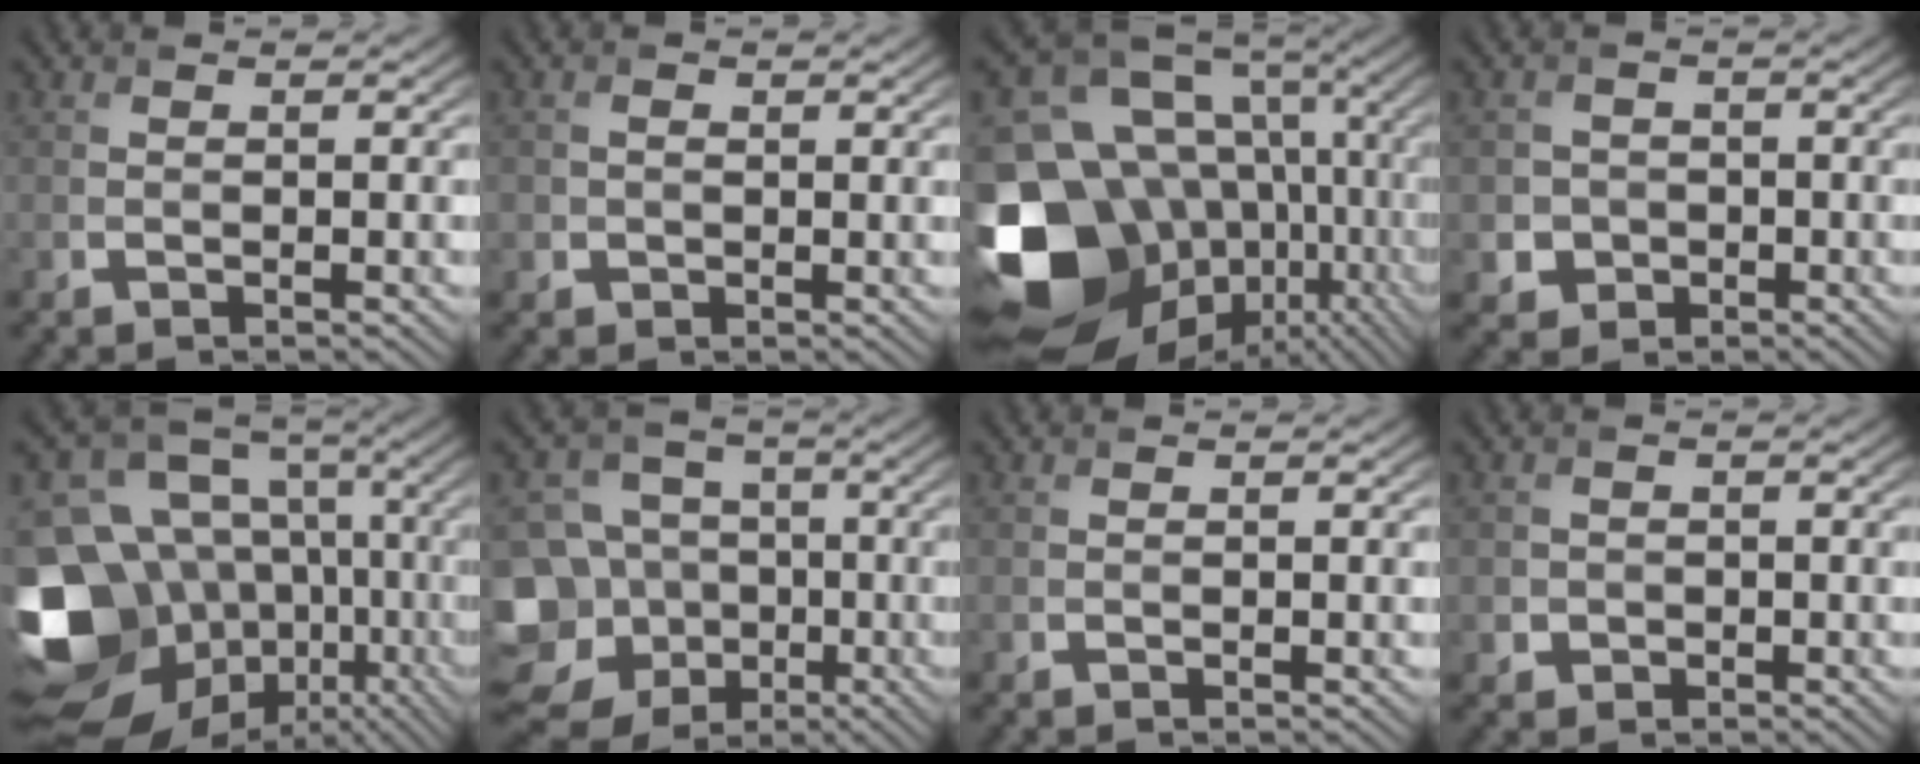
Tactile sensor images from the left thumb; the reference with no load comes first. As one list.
[{"total": 1.4, "force": [0.0, 1.3, 0.4], "torque": [-0.016, -0.005, -0.006]}, {"total": 21.7, "force": [-5.8, 17.0, 12.2], "torque": [-0.291, -0.030, -0.060]}, {"total": 3.5, "force": [-1.0, 3.3, 0.6], "torque": [-0.011, -0.005, -0.034]}, {"total": 19.4, "force": [-4.8, 15.3, 10.9], "torque": [-0.274, -0.024, -0.052]}, {"total": 16.8, "force": [-6.7, 14.1, 6.1], "torque": [-0.188, -0.009, -0.117]}, {"total": 0.0}, {"total": 1.6, "force": [-0.5, 1.5, 0.1], "torque": [-0.004, -0.005, -0.012]}]